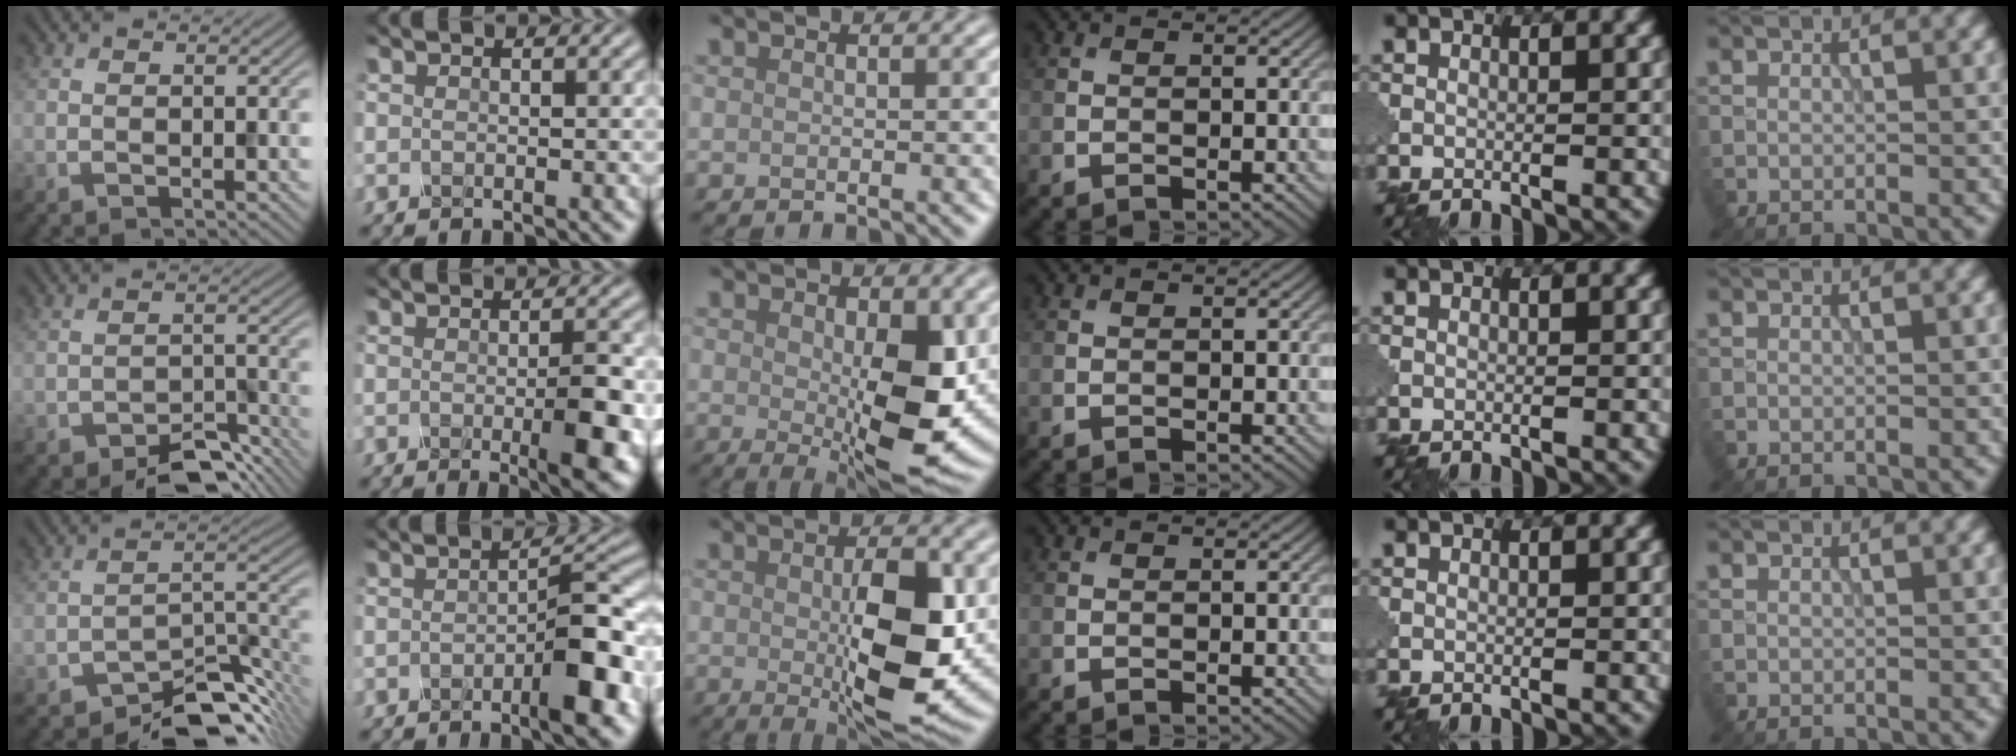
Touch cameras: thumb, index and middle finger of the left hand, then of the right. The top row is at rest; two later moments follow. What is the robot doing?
{"motion": "press", "object": "mechanical pencil"}